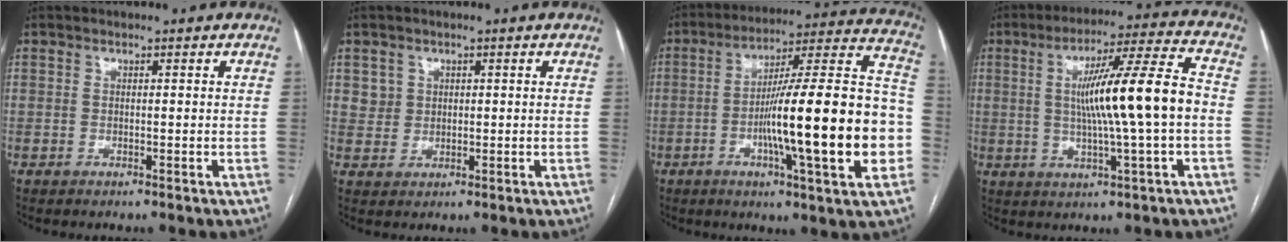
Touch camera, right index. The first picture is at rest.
{"total": 2.7, "force": [1.1, 2.5, 0.2], "torque": [0.007, 0.003, 0.018]}
{"total": 23.6, "force": [-5.0, 1.3, 23.0], "torque": [-0.299, 0.012, -0.079]}
{"total": 14.2, "force": [-0.1, -0.4, 14.2], "torque": [-0.234, 0.012, 0.000]}